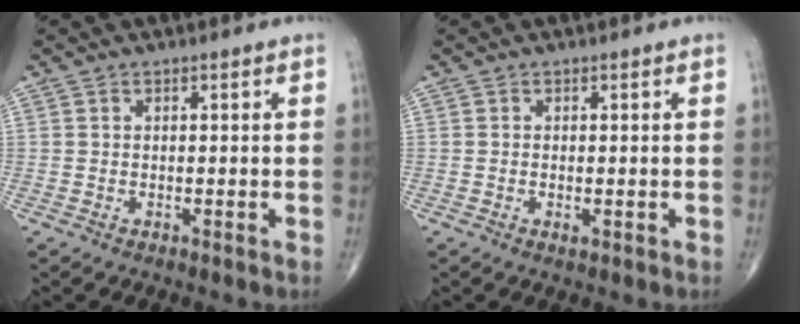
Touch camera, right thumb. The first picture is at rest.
{"total": 0.9, "force": [-0.2, 0.4, 0.8], "torque": [-0.018, -0.004, -0.004]}